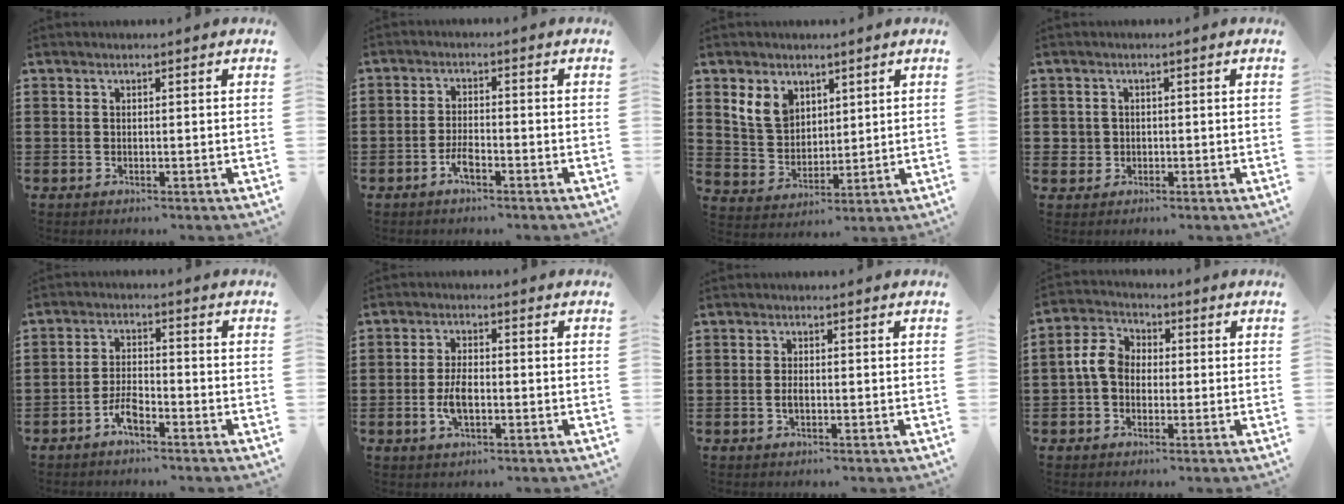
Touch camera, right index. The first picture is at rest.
{"total": 3.0, "force": [-1.9, 1.2, 2.1], "torque": [-0.052, 0.000, -0.040]}
{"total": 6.7, "force": [3.4, 5.0, 2.8], "torque": [-0.086, 0.015, 0.062]}
{"total": 2.0, "force": [-0.1, 2.0, 0.2], "torque": [-0.013, 0.009, -0.007]}
{"total": 4.0, "force": [-2.7, 1.4, 2.5], "torque": [-0.066, 0.002, -0.057]}
{"total": 4.5, "force": [-1.1, 2.1, 3.8], "torque": [-0.081, 0.001, -0.022]}
{"total": 1.4, "force": [-0.3, 0.6, 1.2], "torque": [-0.023, -0.001, -0.006]}
{"total": 5.7, "force": [-0.3, 4.3, 3.7], "torque": [-0.099, 0.006, -0.012]}